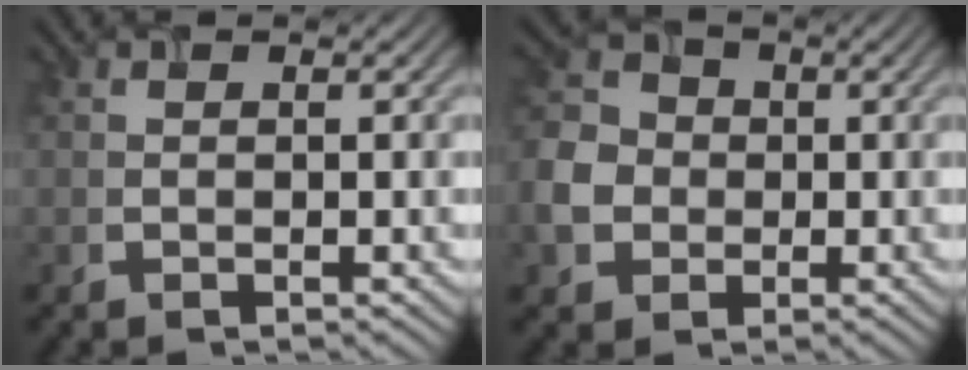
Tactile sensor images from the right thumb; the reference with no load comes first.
{"total": 6.1, "force": [-1.0, 5.4, 2.8], "torque": [-0.077, 0.001, -0.034]}